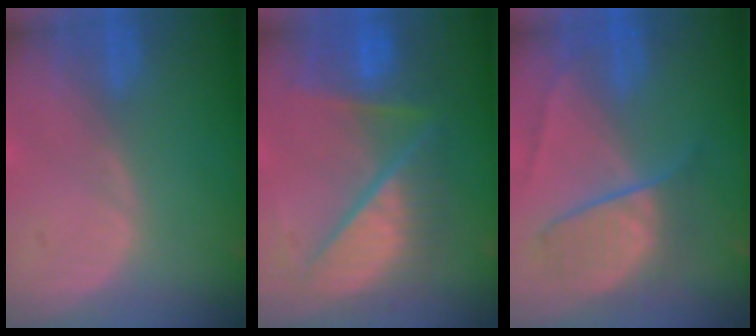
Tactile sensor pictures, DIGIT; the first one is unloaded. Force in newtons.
{"total": 11.0, "press": 10.9, "slide": 1.4}
{"total": 6.7, "press": 6.7, "slide": 0.1}